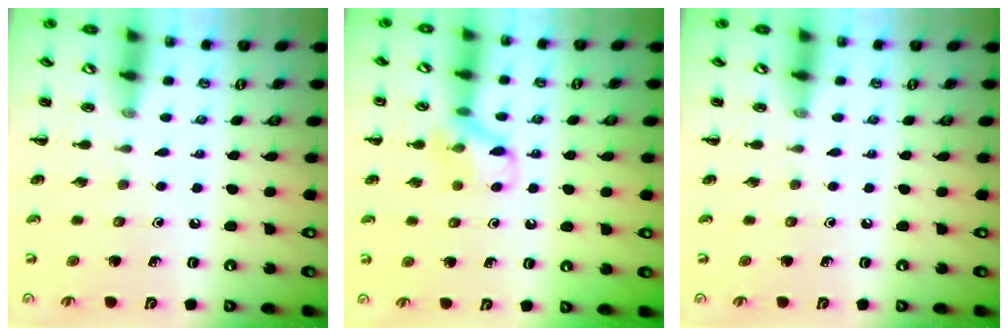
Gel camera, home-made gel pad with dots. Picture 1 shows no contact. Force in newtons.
{"total": 10.5, "press": 10.4, "slide": 1.5}
{"total": 0.0}